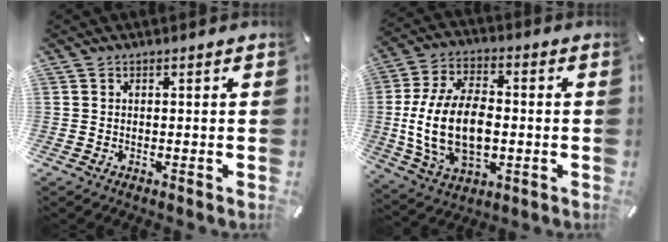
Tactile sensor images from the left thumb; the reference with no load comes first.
{"total": 17.5, "force": [-1.6, 11.1, 13.5], "torque": [-0.295, 0.003, -0.028]}